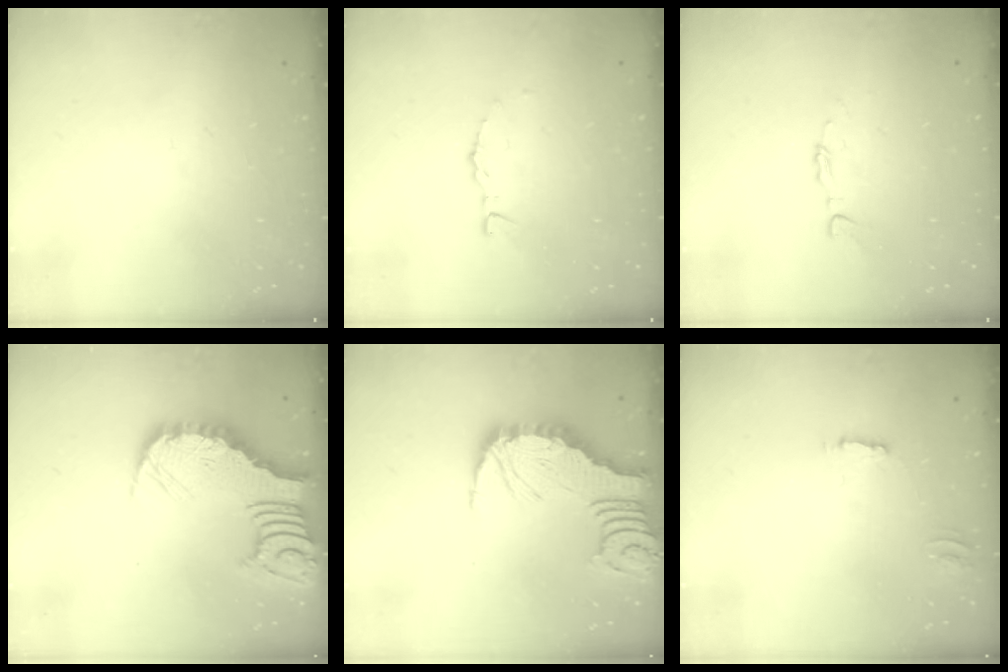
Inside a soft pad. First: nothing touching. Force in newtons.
{"total": 4.7, "press": 4.7, "slide": 0.5}
{"total": 2.7, "press": 2.7, "slide": 0.2}
{"total": 7.7, "press": 7.6, "slide": 0.8}
{"total": 3.3, "press": 3.3, "slide": 0.4}
{"total": 2.3, "press": 2.3, "slide": 0.2}